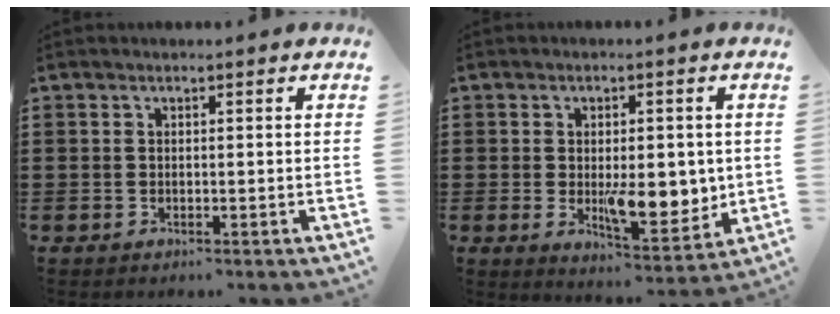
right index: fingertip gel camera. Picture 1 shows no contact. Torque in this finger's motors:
{"motor_torque": [2.14, 0.00, 0.46, 0.16]}